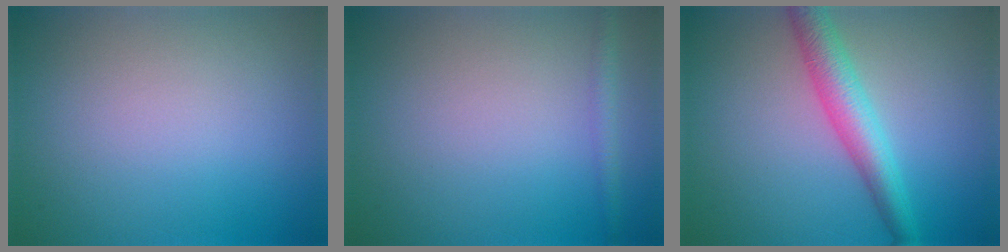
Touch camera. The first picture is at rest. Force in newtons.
{"total": 1.3, "press": 1.3, "slide": 0.1}
{"total": 4.6, "press": 4.6, "slide": 0.2}